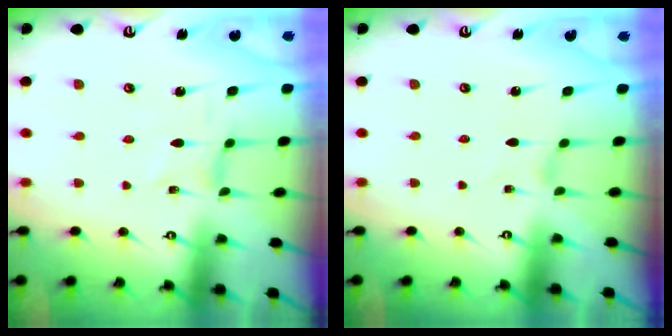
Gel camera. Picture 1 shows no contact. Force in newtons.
{"total": 0.5, "press": 0.5, "slide": 0.2}